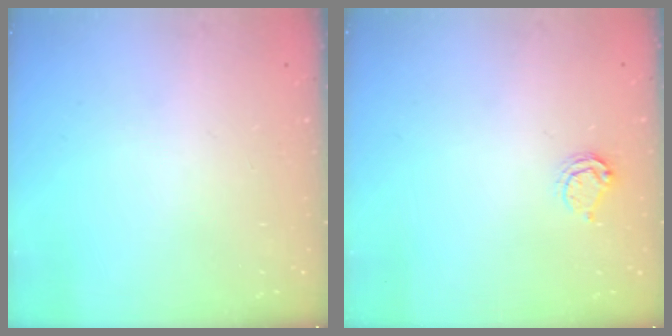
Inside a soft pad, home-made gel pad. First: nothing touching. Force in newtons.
{"total": 4.4, "press": 4.3, "slide": 0.5}